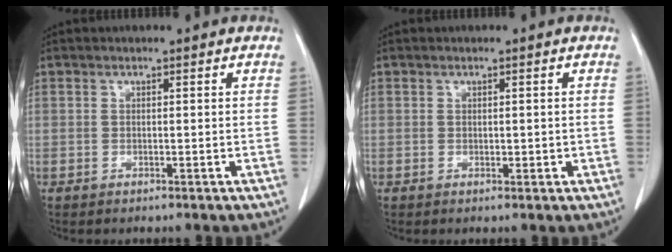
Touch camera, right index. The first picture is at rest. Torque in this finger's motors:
{"motor_torque": [0.11, 0.05, 0.05, 0.03]}